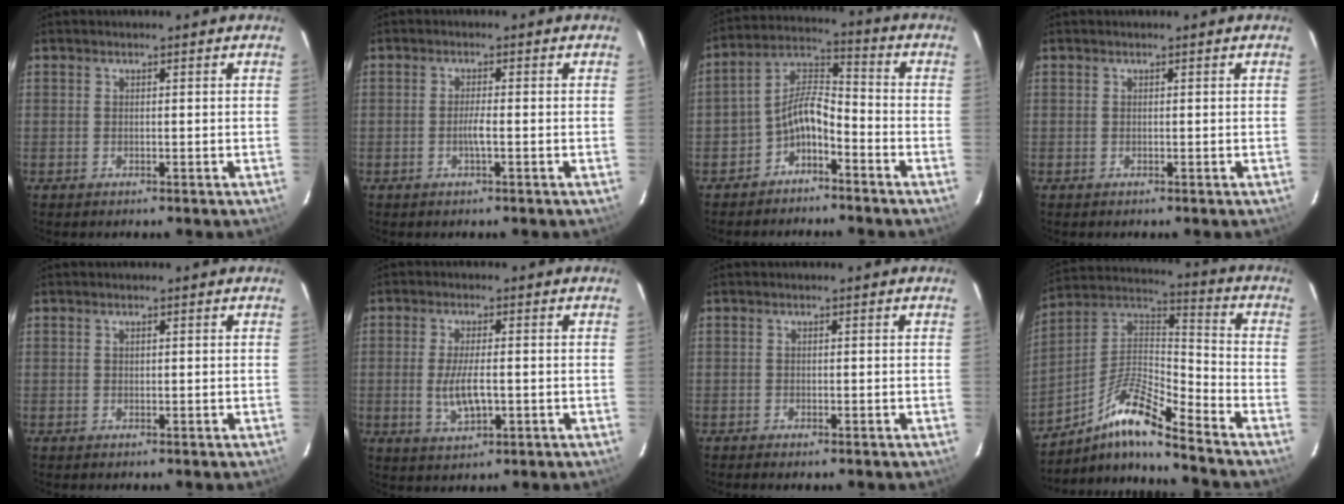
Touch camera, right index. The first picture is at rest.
{"total": 2.2, "force": [-0.7, 0.1, 2.1], "torque": [-0.039, 0.002, -0.012]}
{"total": 7.8, "force": [-4.6, 3.8, 5.0], "torque": [-0.109, 0.029, -0.083]}
{"total": 0.0}
{"total": 0.6, "force": [0.2, 0.4, 0.4], "torque": [-0.004, 0.004, 0.005]}
{"total": 6.7, "force": [-1.1, 2.4, 6.2], "torque": [-0.122, -0.007, -0.014]}
{"total": 1.7, "force": [-1.2, 0.7, 1.0], "torque": [-0.022, -0.005, -0.020]}
{"total": 13.8, "force": [-9.9, 1.6, 9.5], "torque": [-0.185, 0.013, -0.200]}